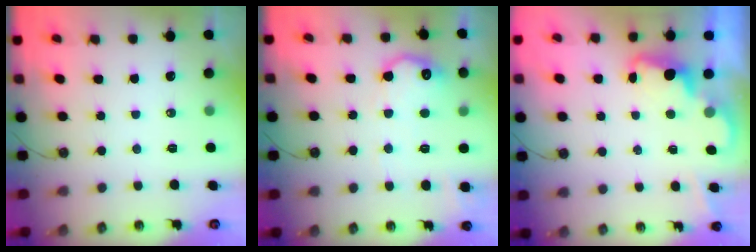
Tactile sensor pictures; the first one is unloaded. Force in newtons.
{"total": 12.0, "press": 12.0, "slide": 0.5}
{"total": 2.4, "press": 2.3, "slide": 0.5}